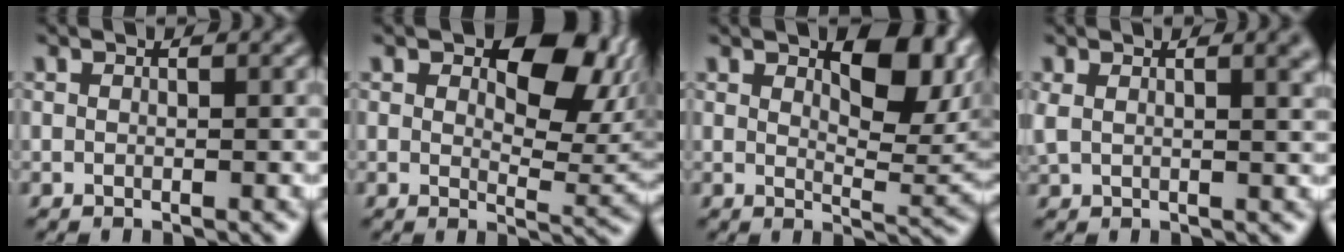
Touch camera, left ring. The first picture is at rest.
{"total": 9.2, "force": [3.9, 4.7, 6.8], "torque": [-0.088, 0.001, 0.063]}
{"total": 7.2, "force": [2.8, 3.1, 5.8], "torque": [-0.079, -0.004, 0.047]}
{"total": 4.0, "force": [1.6, 2.1, 3.1], "torque": [-0.042, 0.002, 0.031]}